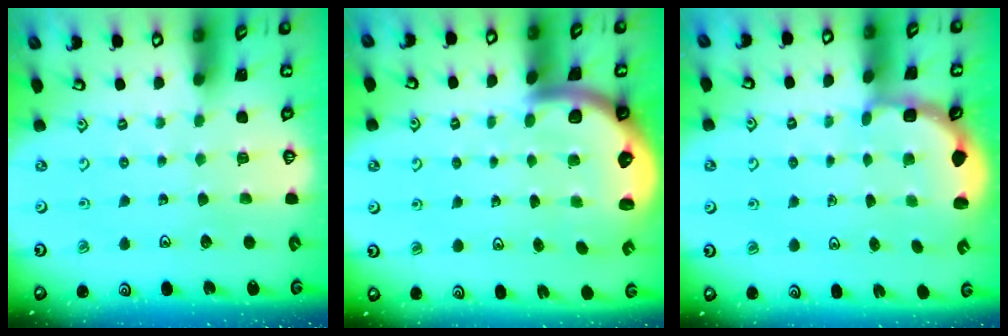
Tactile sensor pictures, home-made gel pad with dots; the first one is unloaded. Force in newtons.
{"total": 4.3, "press": 4.2, "slide": 1.1}
{"total": 2.8, "press": 2.4, "slide": 1.4}